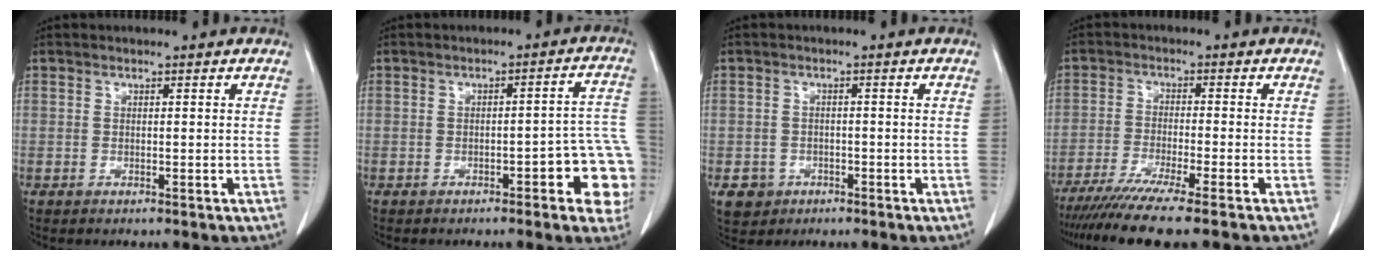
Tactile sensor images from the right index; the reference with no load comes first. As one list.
[{"total": 9.5, "force": [-3.1, 2.5, 8.6], "torque": [-0.077, 0.022, -0.038]}, {"total": 3.5, "force": [-1.5, 3.2, 0.4], "torque": [-0.002, 0.010, -0.019]}, {"total": 11.1, "force": [-9.0, -0.8, 6.4], "torque": [-0.090, -0.030, -0.142]}]